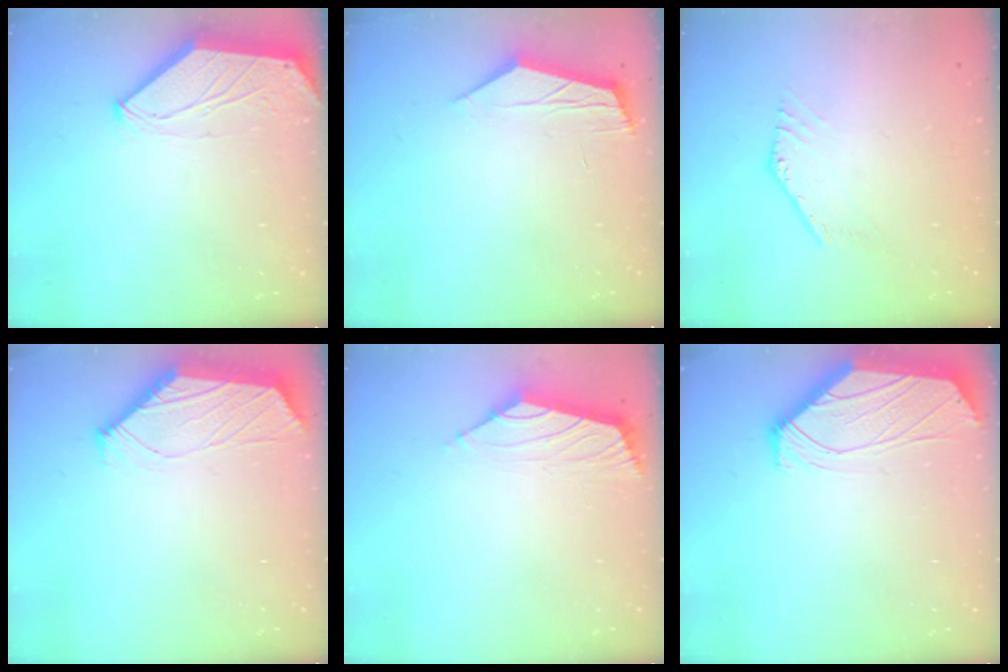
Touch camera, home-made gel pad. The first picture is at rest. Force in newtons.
{"total": 6.5, "press": 6.5, "slide": 0.3}
{"total": 0.8, "press": 0.7, "slide": 0.4}
{"total": 1.8, "press": 1.8, "slide": 0.2}
{"total": 2.5, "press": 2.4, "slide": 0.6}
{"total": 0.6, "press": 0.5, "slide": 0.2}